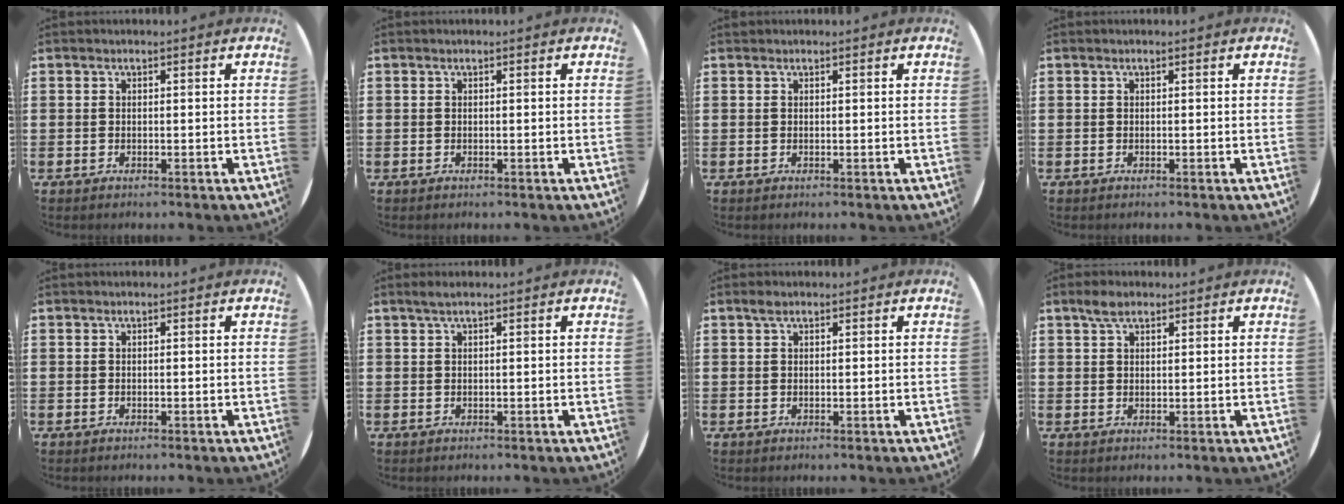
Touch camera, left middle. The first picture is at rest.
{"total": 0.0}
{"total": 0.0}
{"total": 0.0}
{"total": 0.0}
{"total": 1.0, "force": [0.7, 0.0, 0.7], "torque": [-0.015, 0.003, 0.011]}
{"total": 1.1, "force": [0.8, 0.6, 0.5], "torque": [-0.004, 0.002, 0.013]}
{"total": 2.8, "force": [2.1, 1.3, 1.4], "torque": [-0.023, 0.003, 0.036]}